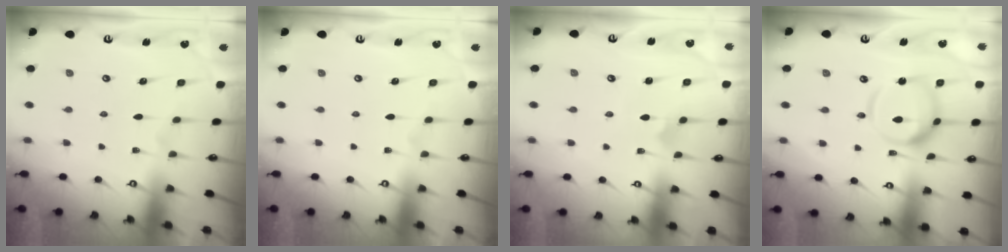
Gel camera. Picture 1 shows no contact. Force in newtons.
{"total": 0.0}
{"total": 2.2, "press": 2.2, "slide": 0.1}
{"total": 12.7, "press": 12.6, "slide": 1.3}